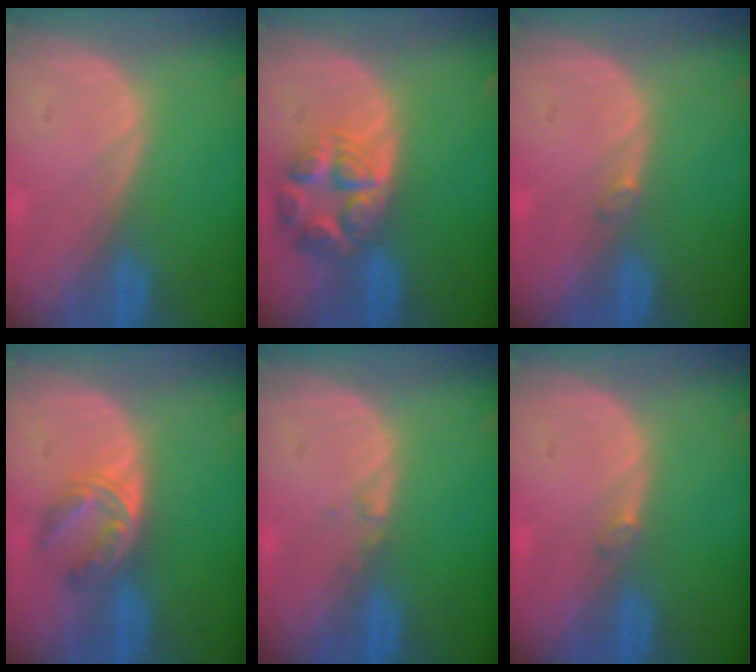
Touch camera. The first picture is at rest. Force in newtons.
{"total": 7.6, "press": 6.7, "slide": 3.6}
{"total": 0.6, "press": 0.6, "slide": 0.1}
{"total": 5.9, "press": 5.0, "slide": 3.2}
{"total": 0.6, "press": 0.6, "slide": 0.2}
{"total": 0.6, "press": 0.6, "slide": 0.1}